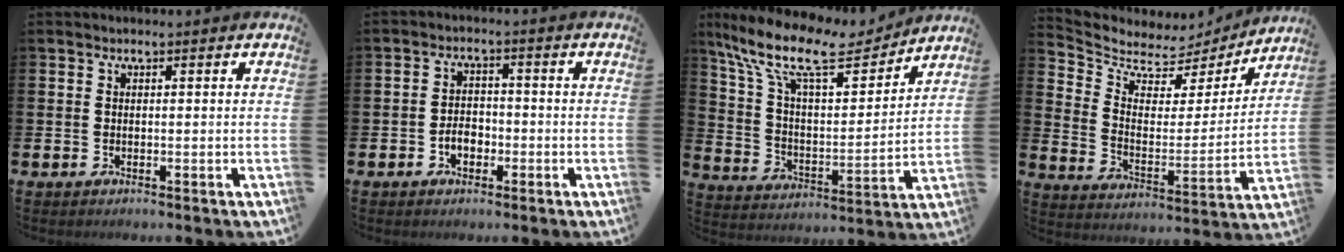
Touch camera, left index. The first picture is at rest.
{"total": 2.9, "force": [-1.1, 2.0, 1.8], "torque": [-0.020, -0.001, -0.027]}
{"total": 14.0, "force": [11.4, 4.3, 6.9], "torque": [-0.165, -0.066, 0.195]}
{"total": 6.0, "force": [5.1, 2.8, 1.2], "torque": [-0.058, -0.042, 0.082]}